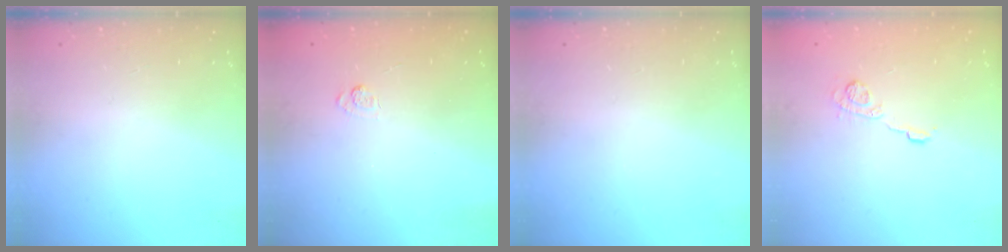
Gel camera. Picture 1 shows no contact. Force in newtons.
{"total": 2.5, "press": 2.1, "slide": 1.4}
{"total": 0.0}
{"total": 6.2, "press": 6.2, "slide": 0.9}